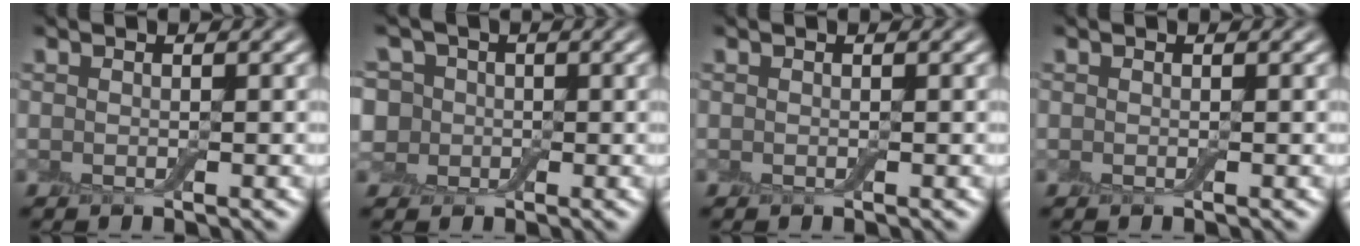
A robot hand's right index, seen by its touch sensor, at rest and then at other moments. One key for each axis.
{"total": 6.8, "fx": 2.0, "fy": 5.6, "fz": 3.3, "tx": -0.052, "ty": 0.032, "tz": -0.008}
{"total": 0.0}
{"total": 0.0}